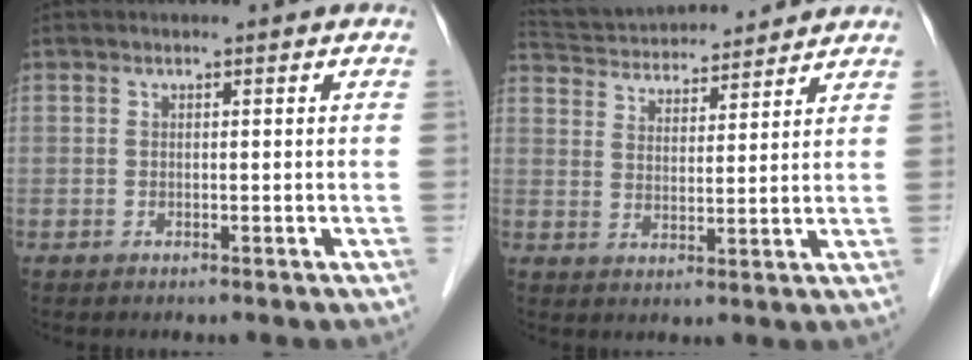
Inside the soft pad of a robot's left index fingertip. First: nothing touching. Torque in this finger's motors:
{"motor_torque": [-0.76, -1.18, 0.09, 0.01]}